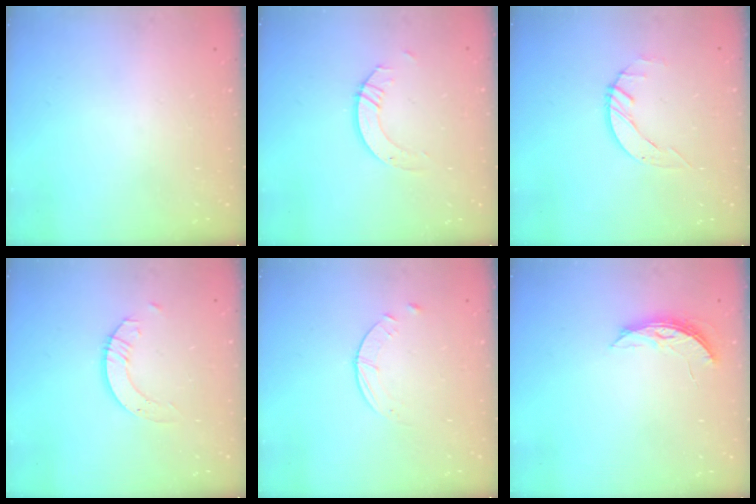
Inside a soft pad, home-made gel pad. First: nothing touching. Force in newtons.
{"total": 3.9, "press": 3.9, "slide": 0.3}
{"total": 2.9, "press": 2.8, "slide": 0.3}
{"total": 3.4, "press": 3.4, "slide": 0.0}
{"total": 2.6, "press": 2.5, "slide": 0.3}
{"total": 4.6, "press": 4.5, "slide": 0.4}